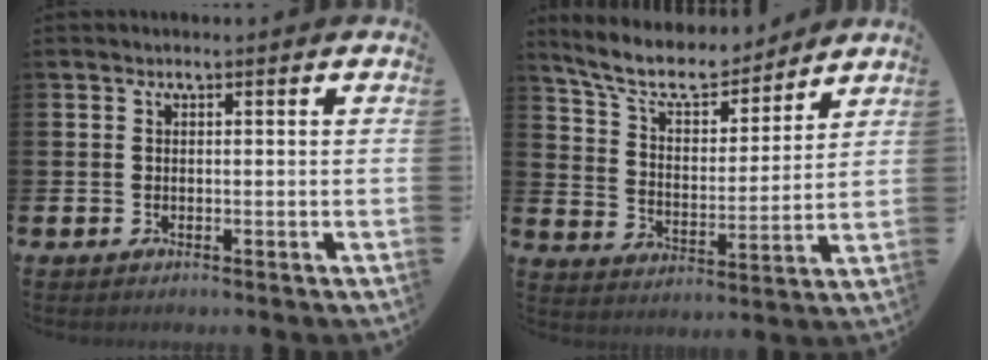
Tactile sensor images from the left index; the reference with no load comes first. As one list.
[{"total": 9.3, "force": [8.5, 2.5, 2.8], "torque": [-0.079, -0.060, 0.148]}]